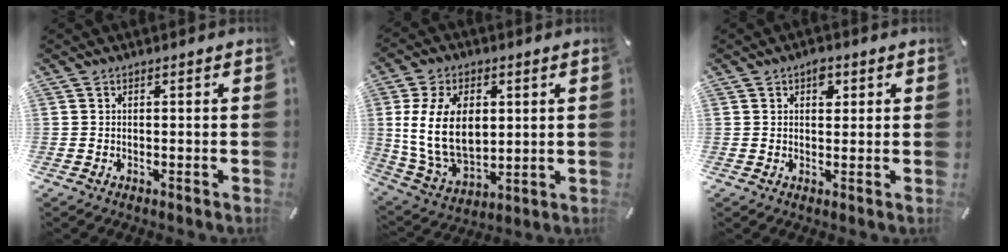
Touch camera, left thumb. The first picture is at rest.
{"total": 16.0, "force": [2.5, 10.8, 11.5], "torque": [-0.254, 0.002, 0.047]}
{"total": 2.9, "force": [1.3, 1.9, 1.7], "torque": [-0.015, -0.003, 0.017]}